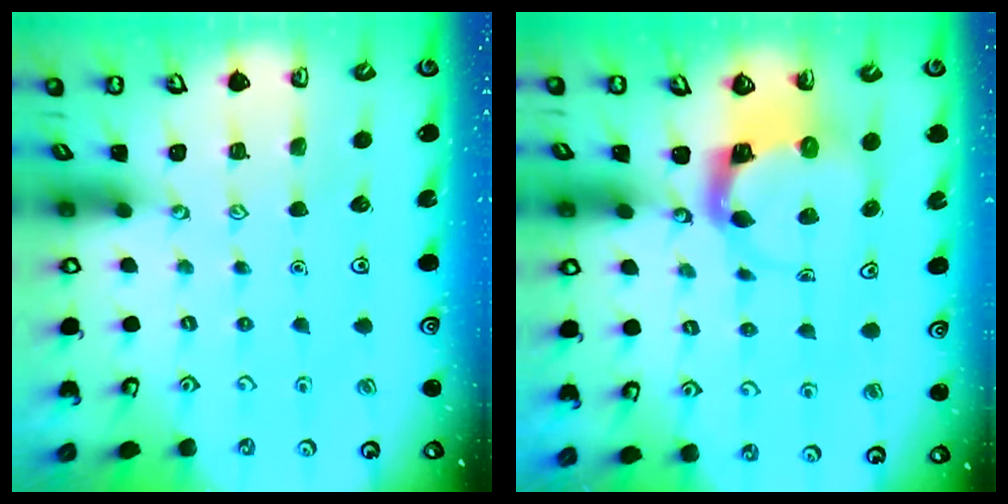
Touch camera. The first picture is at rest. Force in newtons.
{"total": 3.7, "press": 3.6, "slide": 0.7}